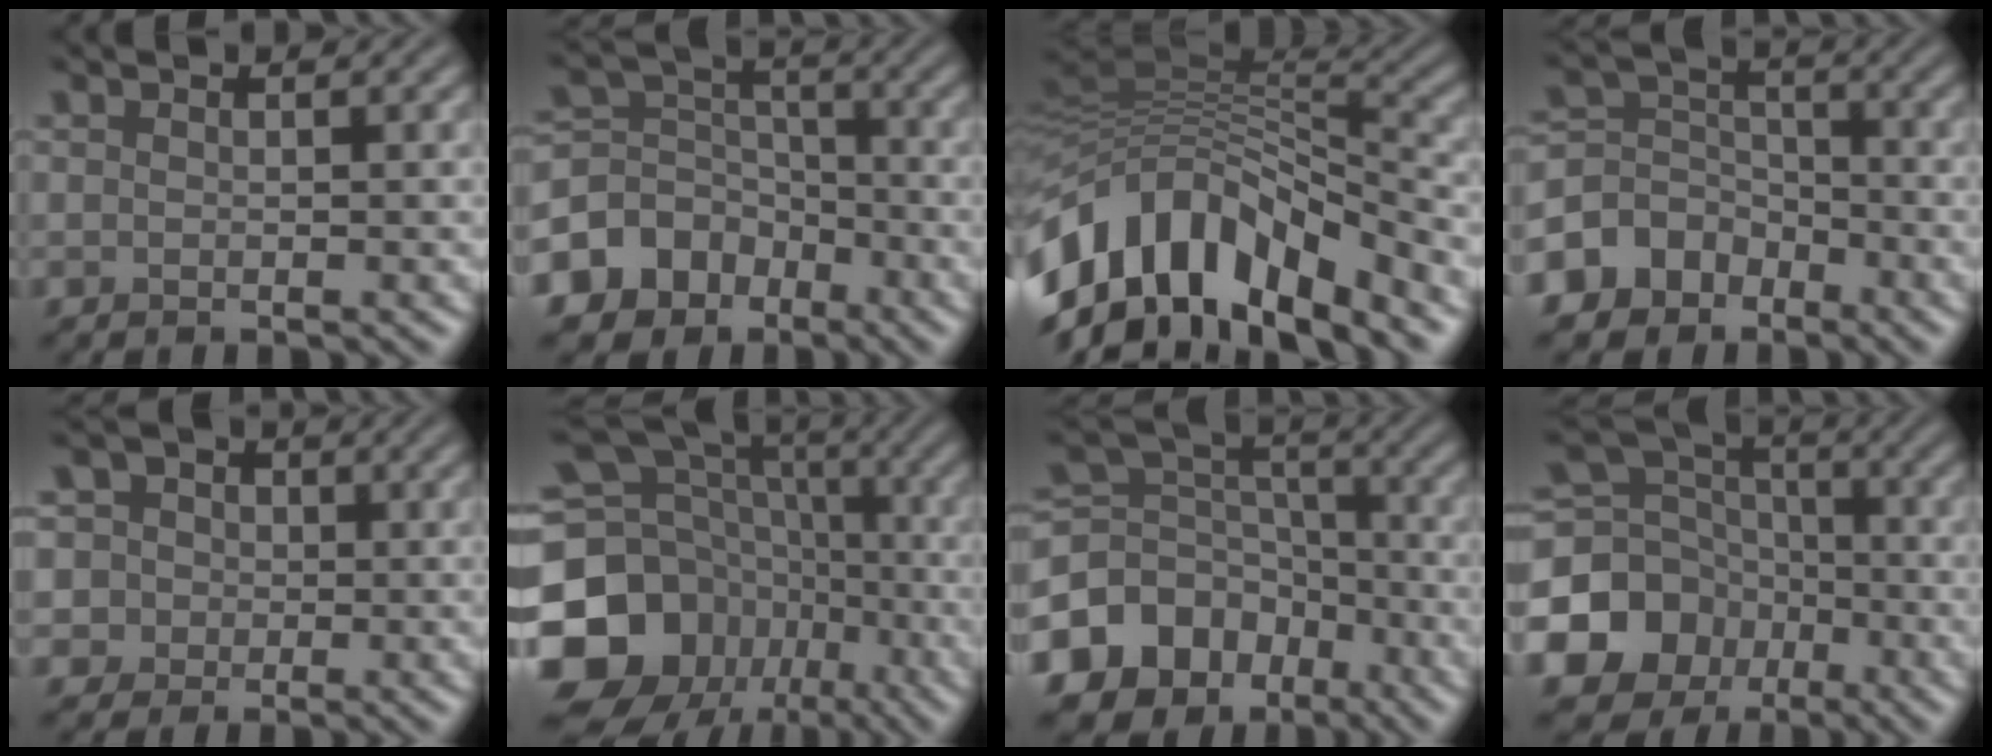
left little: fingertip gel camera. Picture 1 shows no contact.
{"total": 10.0, "force": [-5.8, 7.9, 2.1], "torque": [-0.053, -0.006, -0.116]}
{"total": 12.7, "force": [-5.3, 7.3, 9.0], "torque": [-0.178, 0.025, -0.112]}
{"total": 7.3, "force": [-4.6, 5.6, 1.1], "torque": [-0.018, 0.003, -0.102]}
{"total": 7.9, "force": [2.6, 6.9, 3.0], "torque": [-0.050, 0.041, 0.005]}
{"total": 19.6, "force": [-5.9, 16.6, 8.6], "torque": [-0.186, -0.013, -0.109]}
{"total": 13.5, "force": [-7.8, 10.2, 4.1], "torque": [-0.107, -0.024, -0.128]}
{"total": 12.9, "force": [-5.3, 11.2, 3.8], "torque": [-0.116, -0.031, -0.112]}